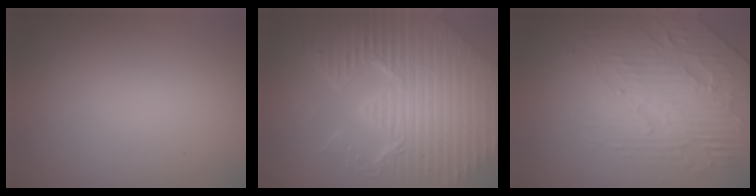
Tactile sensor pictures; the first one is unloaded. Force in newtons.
{"total": 10.8, "press": 7.1, "slide": 8.2}
{"total": 4.3, "press": 4.0, "slide": 1.7}